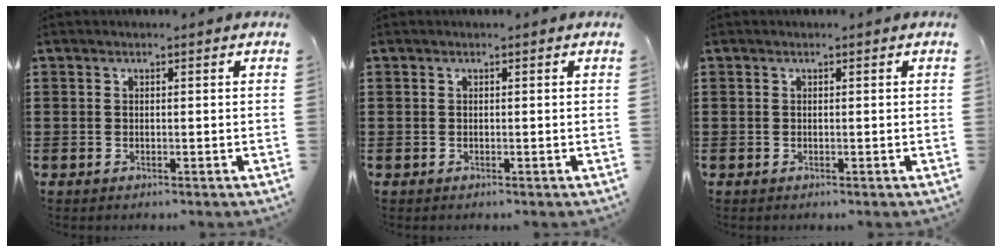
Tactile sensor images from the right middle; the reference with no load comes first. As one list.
[{"total": 0.0}, {"total": 0.0}]